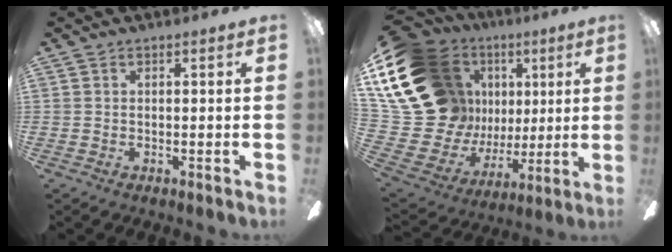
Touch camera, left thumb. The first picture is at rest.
{"total": 23.7, "force": [9.2, 18.4, 11.9], "torque": [-0.233, -0.063, 0.220]}